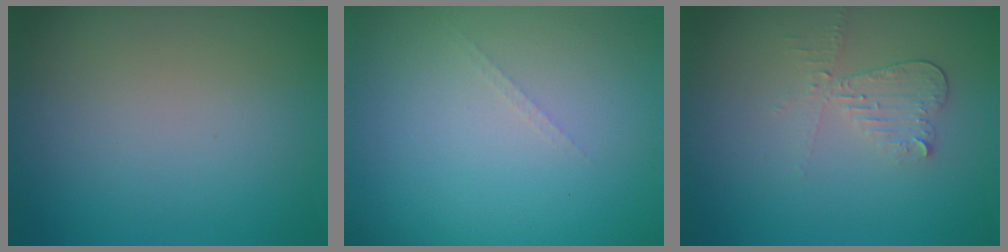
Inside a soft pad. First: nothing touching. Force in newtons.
{"total": 0.6, "press": 0.6, "slide": 0.1}
{"total": 2.0, "press": 1.9, "slide": 0.7}